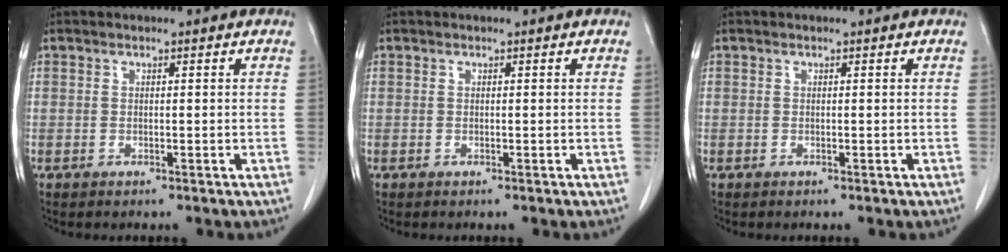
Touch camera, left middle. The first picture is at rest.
{"total": 0.0}
{"total": 0.0}